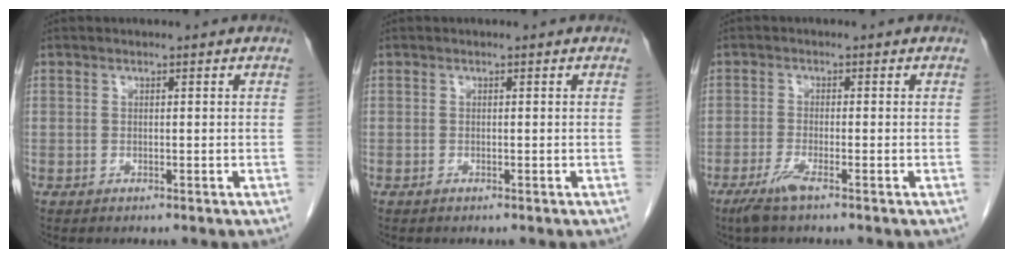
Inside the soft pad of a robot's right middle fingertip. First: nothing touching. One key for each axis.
{"total": 0.0}
{"total": 3.1, "fx": -2.1, "fy": -0.1, "fz": 2.3, "tx": -0.054, "ty": -0.009, "tz": -0.047}